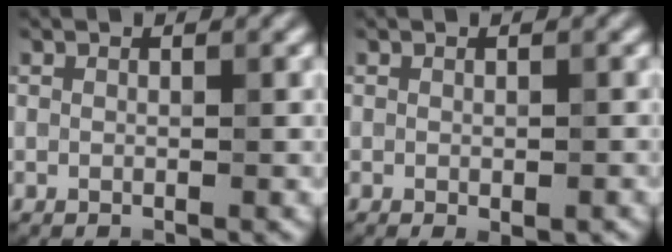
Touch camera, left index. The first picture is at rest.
{"total": 1.0, "force": [-0.6, 0.2, 0.8], "torque": [-0.015, -0.006, -0.004]}